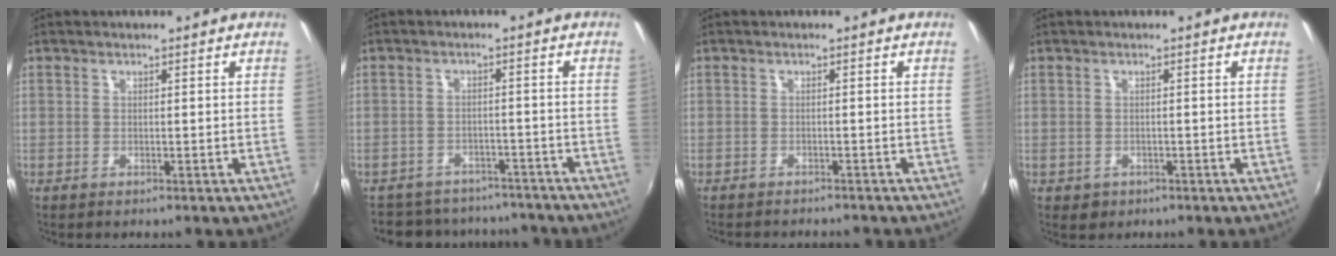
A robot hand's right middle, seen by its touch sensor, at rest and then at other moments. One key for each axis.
{"total": 13.7, "fx": -11.9, "fy": 5.7, "fz": 3.7, "tx": -0.090, "ty": 0.014, "tz": -0.158}
{"total": 4.6, "fx": -4.3, "fy": 1.0, "fz": 1.4, "tx": -0.037, "ty": -0.015, "tz": -0.063}
{"total": 2.0, "fx": -0.8, "fy": 1.7, "fz": 0.6, "tx": -0.016, "ty": -0.005, "tz": -0.008}